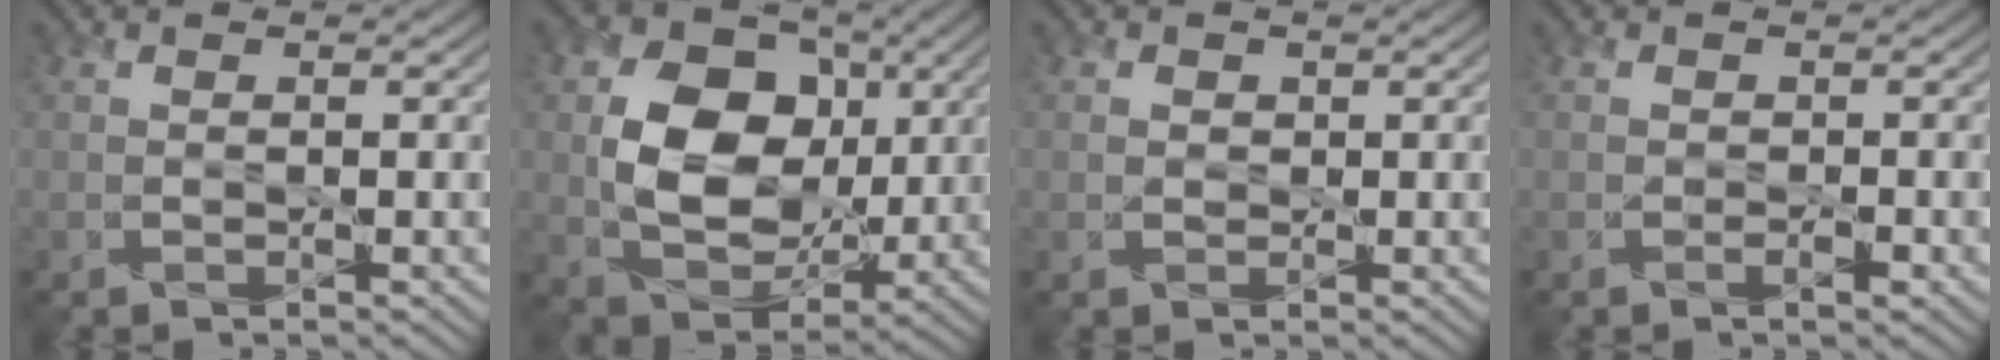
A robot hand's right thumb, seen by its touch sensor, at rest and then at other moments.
{"total": 11.7, "force": [1.1, 8.9, 7.4], "torque": [-0.144, -0.003, 0.019]}
{"total": 0.8, "force": [0.2, 0.8, -0.1], "torque": [-0.001, -0.001, 0.004]}
{"total": 0.6, "force": [-0.3, 0.4, 0.2], "torque": [0.000, 0.000, -0.004]}